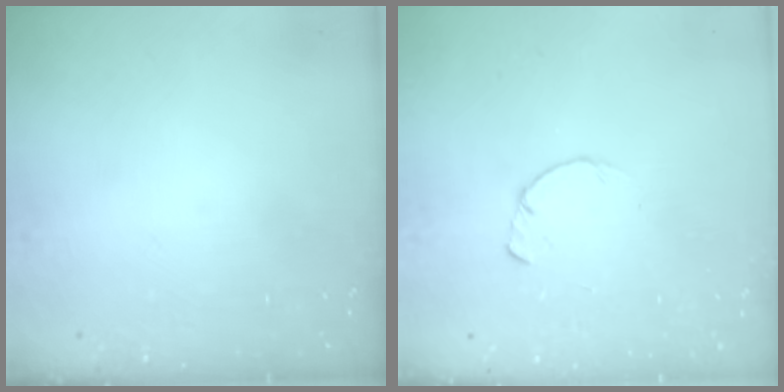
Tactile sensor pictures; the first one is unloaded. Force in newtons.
{"total": 1.7, "press": 1.7, "slide": 0.2}